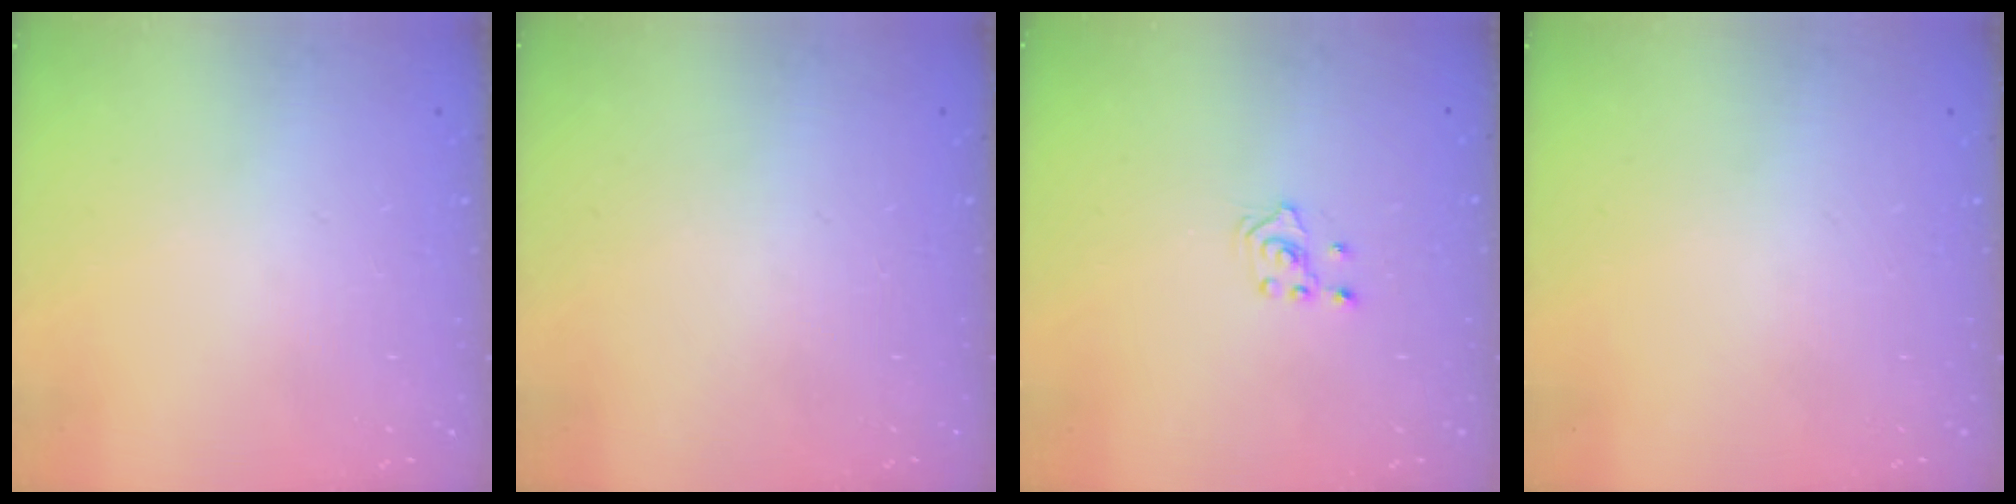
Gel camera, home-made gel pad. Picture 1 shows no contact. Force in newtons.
{"total": 0.0}
{"total": 2.1, "press": 1.8, "slide": 0.9}
{"total": 0.0}